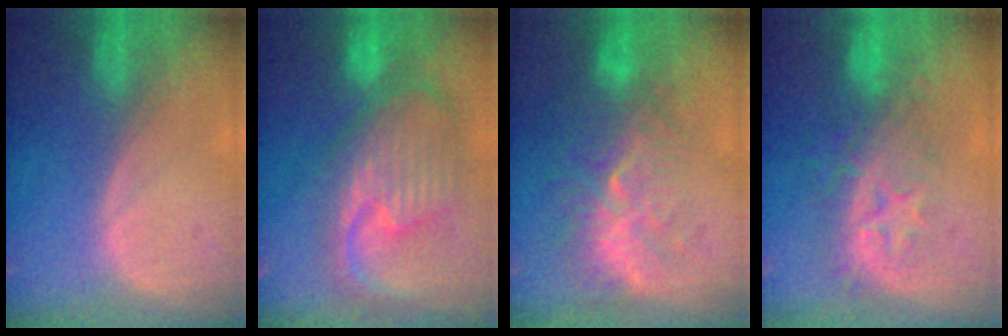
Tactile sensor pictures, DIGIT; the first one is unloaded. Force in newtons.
{"total": 12.0, "press": 10.4, "slide": 6.0}
{"total": 9.1, "press": 8.5, "slide": 3.4}
{"total": 8.2, "press": 7.5, "slide": 3.3}